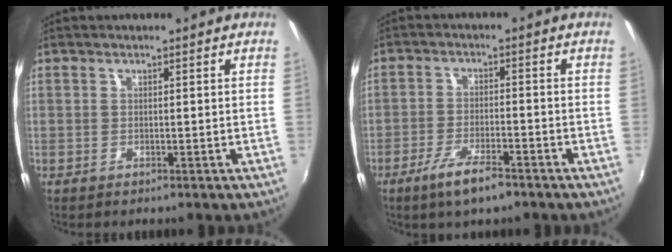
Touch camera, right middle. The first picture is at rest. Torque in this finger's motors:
{"motor_torque": [1.04, -0.97, 0.15, 0.04]}